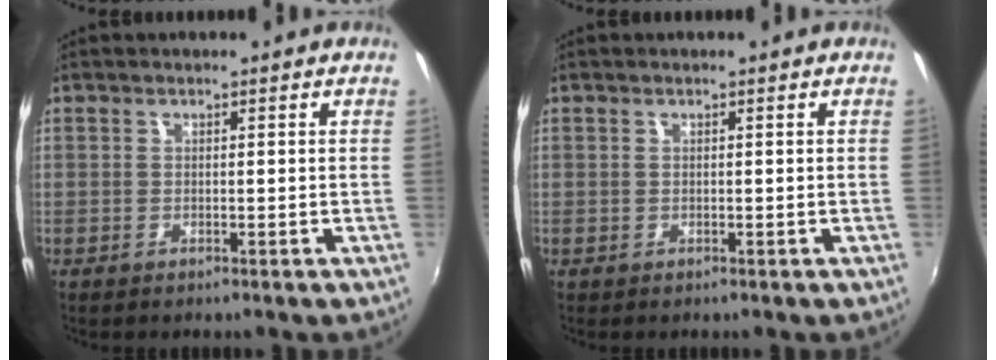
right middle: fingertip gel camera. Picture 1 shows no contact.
{"total": 0.0}